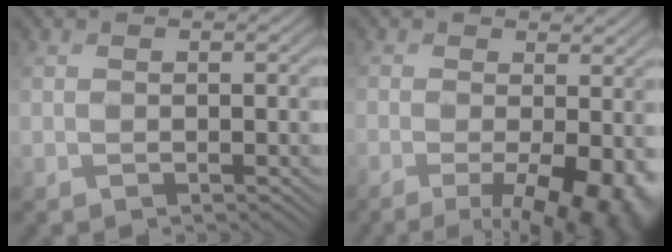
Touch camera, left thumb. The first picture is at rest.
{"total": 9.6, "force": [-3.0, 3.4, 8.5], "torque": [-0.147, -0.011, -0.043]}